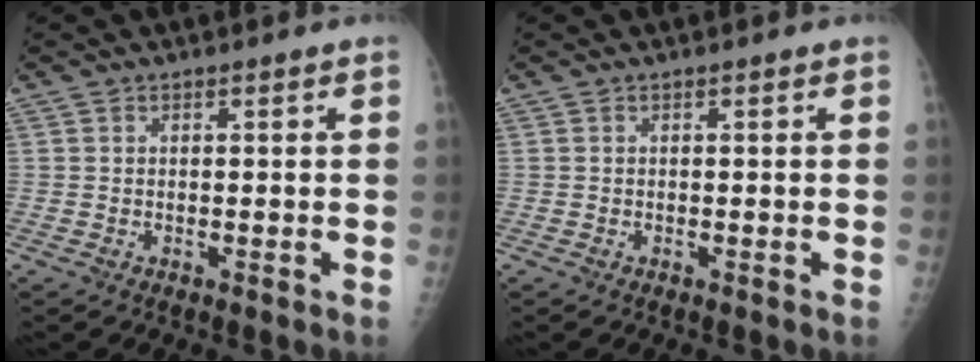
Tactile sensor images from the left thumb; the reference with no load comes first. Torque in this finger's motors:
{"motor_torque": [0.41, 0.31, 0.18, -0.05, 0.00]}